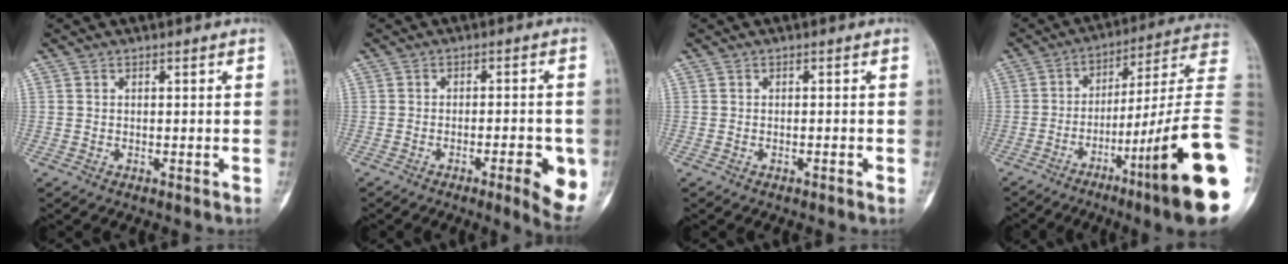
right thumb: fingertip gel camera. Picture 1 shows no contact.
{"total": 8.3, "force": [-3.1, 1.9, 7.5], "torque": [-0.091, 0.003, -0.036]}
{"total": 0.7, "force": [-0.4, 0.1, 0.6], "torque": [-0.013, 0.003, -0.005]}
{"total": 25.9, "force": [-8.3, 2.1, 24.5], "torque": [-0.295, 0.039, -0.126]}